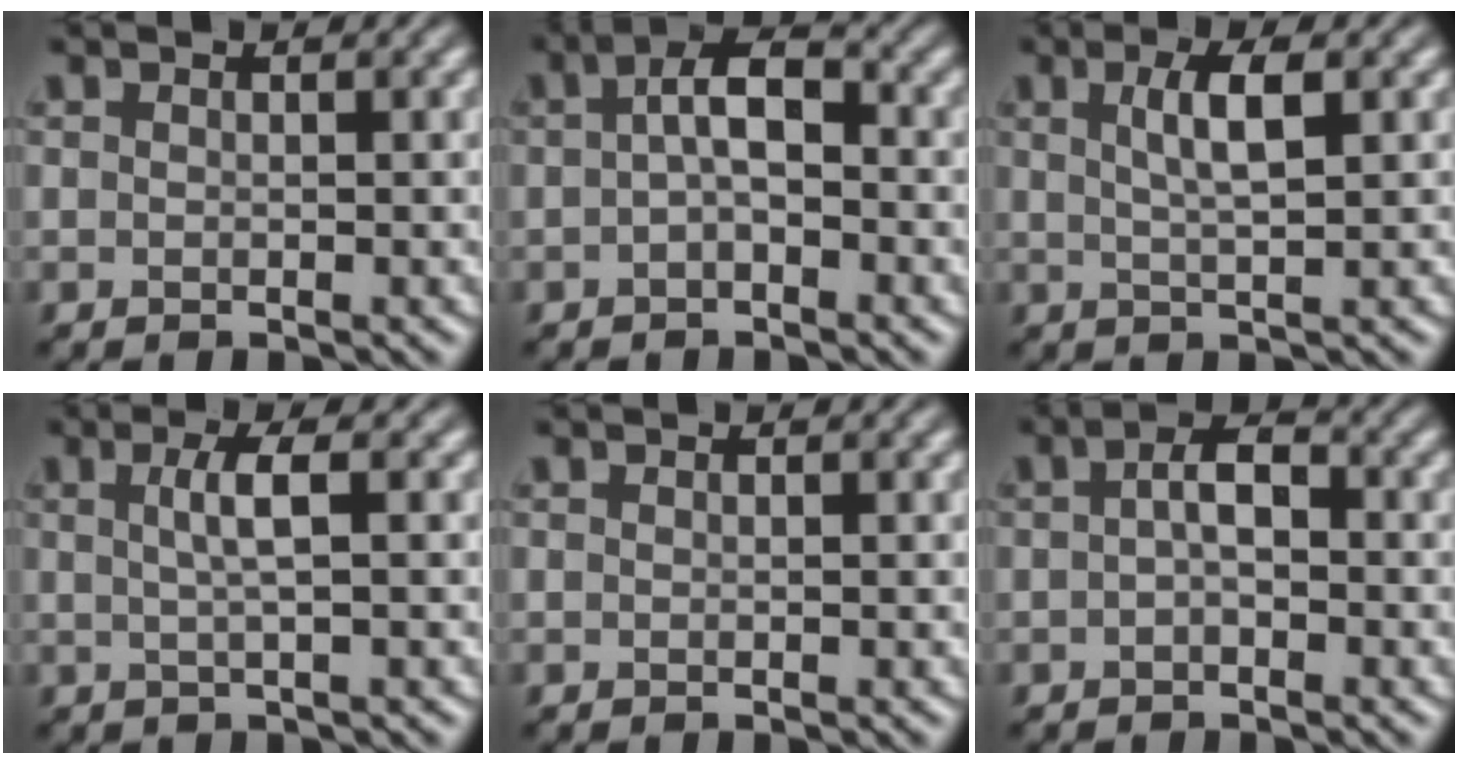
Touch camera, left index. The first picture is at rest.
{"total": 3.6, "force": [-0.1, 1.5, 3.2], "torque": [-0.058, 0.011, -0.011]}
{"total": 3.4, "force": [1.0, 0.8, 3.1], "torque": [-0.052, 0.006, 0.018]}
{"total": 2.6, "force": [0.4, 0.6, 2.6], "torque": [-0.045, 0.005, 0.004]}
{"total": 0.0}
{"total": 2.5, "force": [-0.2, 1.1, 2.2], "torque": [-0.039, 0.007, -0.009]}